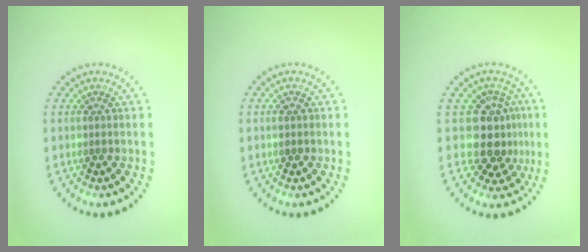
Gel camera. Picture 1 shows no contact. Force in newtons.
{"total": 1.1, "press": 1.1, "slide": 0.0}
{"total": 4.0, "press": 3.3, "slide": 2.3}